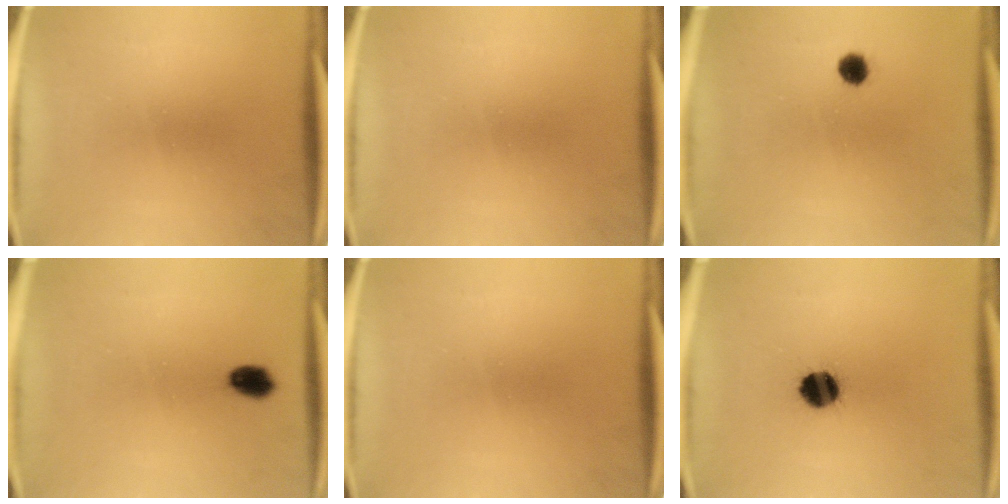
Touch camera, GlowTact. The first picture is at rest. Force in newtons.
{"total": 0.0}
{"total": 2.4}
{"total": 4.2}
{"total": 0.0}
{"total": 7.9}